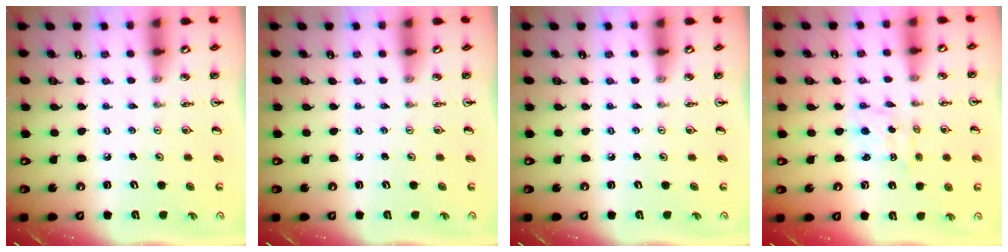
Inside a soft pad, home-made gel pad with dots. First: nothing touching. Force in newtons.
{"total": 0.0}
{"total": 0.0}
{"total": 1.1, "press": 1.1, "slide": 0.1}